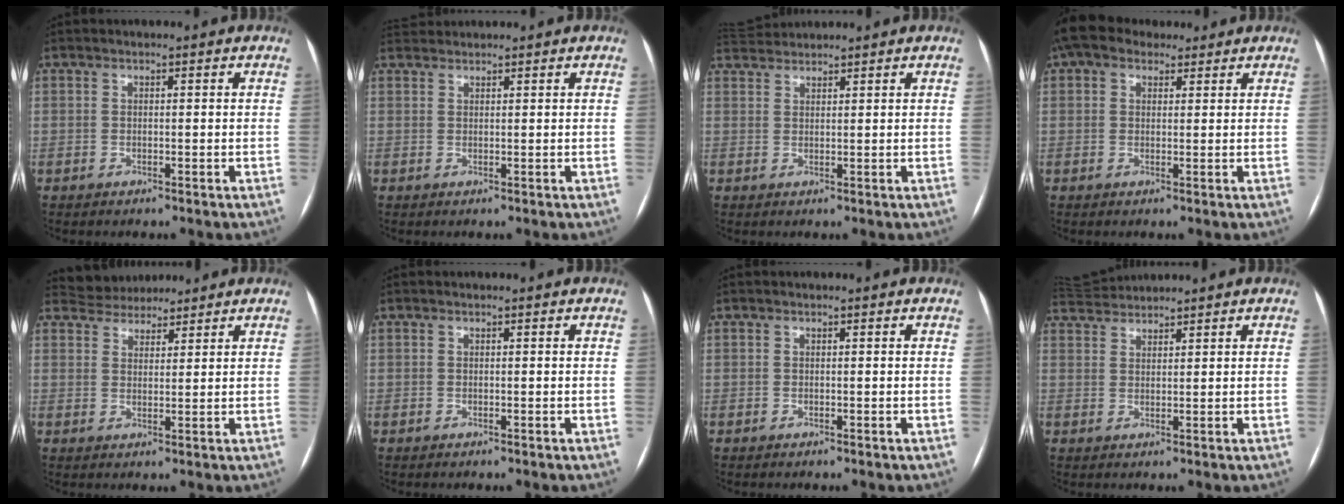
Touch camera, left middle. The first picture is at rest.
{"total": 2.2, "force": [2.2, 0.1, -0.1], "torque": [-0.007, 0.021, 0.048]}
{"total": 3.8, "force": [3.8, 0.0, 0.1], "torque": [-0.009, 0.026, 0.075]}
{"total": 6.0, "force": [4.1, 3.8, 2.3], "torque": [-0.050, 0.041, 0.075]}
{"total": 5.3, "force": [5.0, 1.9, 0.4], "torque": [-0.009, 0.024, 0.084]}
{"total": 0.0}
{"total": 0.0}
{"total": 4.7, "force": [4.7, -0.1, 0.2], "torque": [-0.010, 0.026, 0.092]}